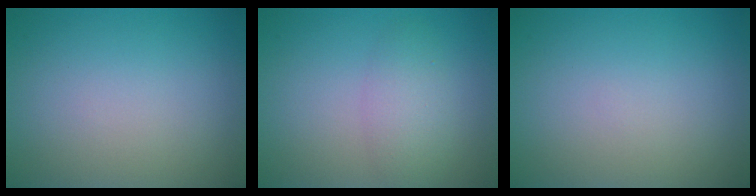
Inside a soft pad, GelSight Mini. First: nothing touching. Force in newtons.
{"total": 2.7, "press": 2.7, "slide": 0.2}
{"total": 0.0}